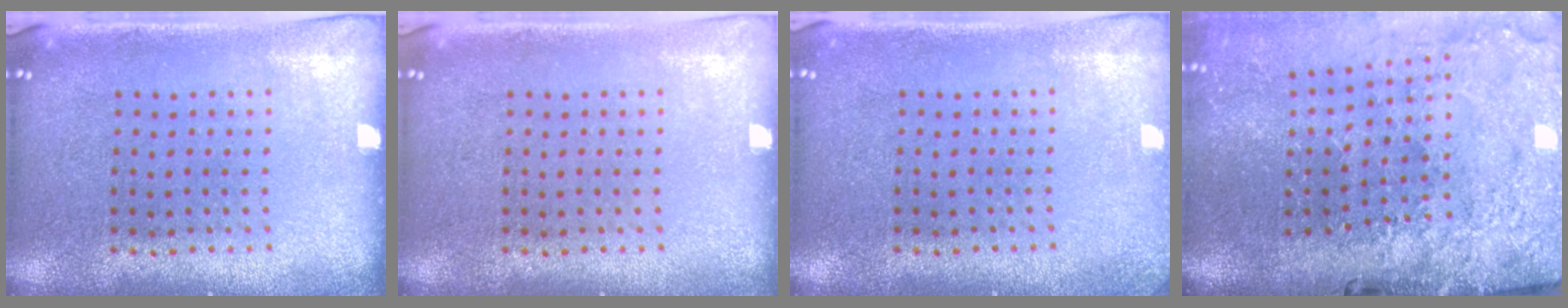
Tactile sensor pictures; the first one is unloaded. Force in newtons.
{"total": 0.0}
{"total": 1.1, "press": 1.1, "slide": 0.1}
{"total": 4.8, "press": 3.7, "slide": 3.0}